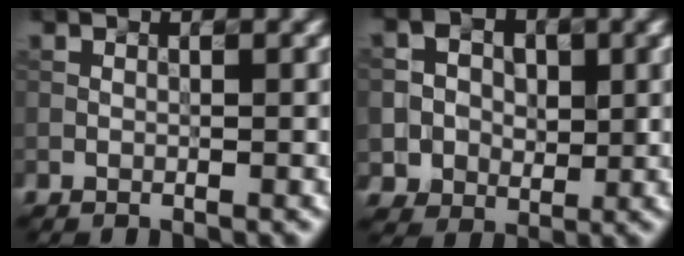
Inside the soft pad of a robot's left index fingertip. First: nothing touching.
{"total": 3.9, "force": [0.5, 3.7, 1.1], "torque": [-0.020, 0.010, 0.006]}